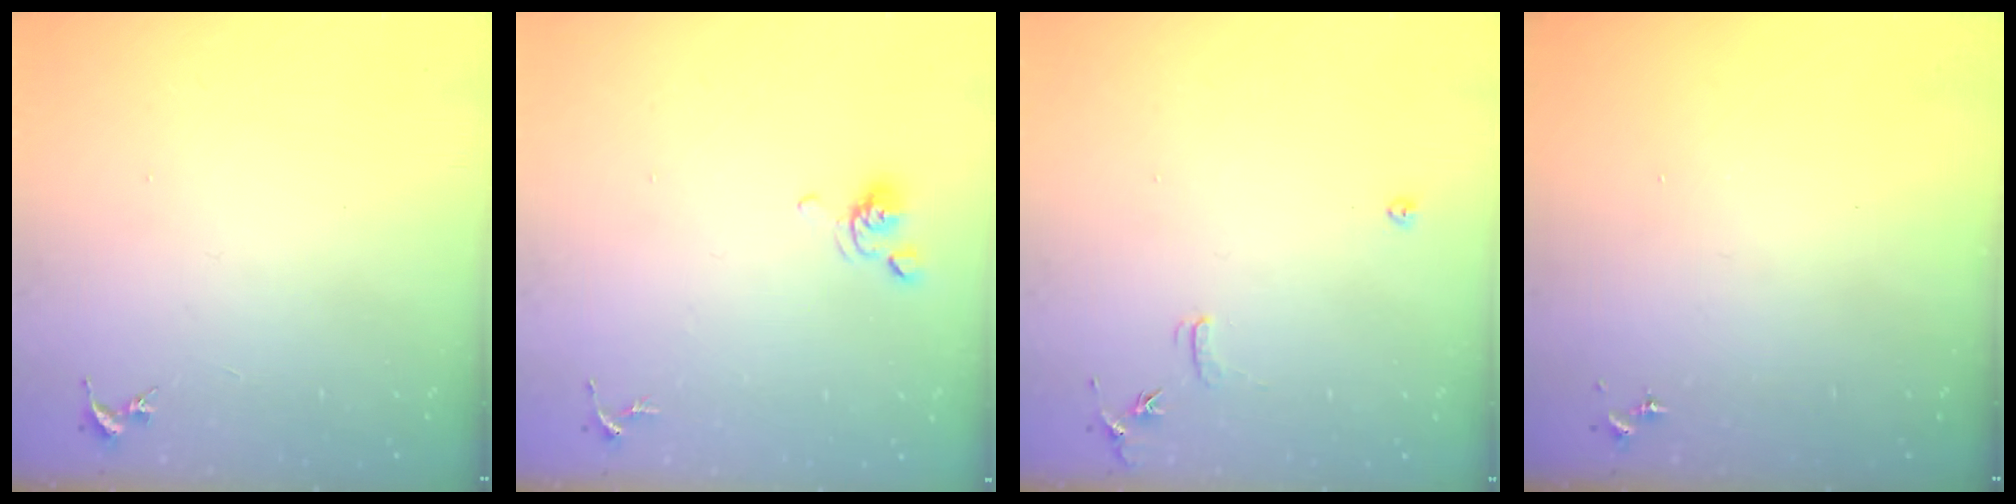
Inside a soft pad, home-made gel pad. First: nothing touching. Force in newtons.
{"total": 6.0, "press": 5.9, "slide": 1.2}
{"total": 6.9, "press": 6.9, "slide": 0.7}
{"total": 0.0}